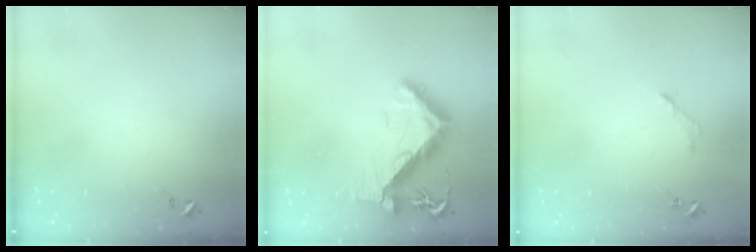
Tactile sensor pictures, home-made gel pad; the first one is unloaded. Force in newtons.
{"total": 11.4, "press": 11.4, "slide": 1.2}
{"total": 2.8, "press": 2.8, "slide": 0.4}